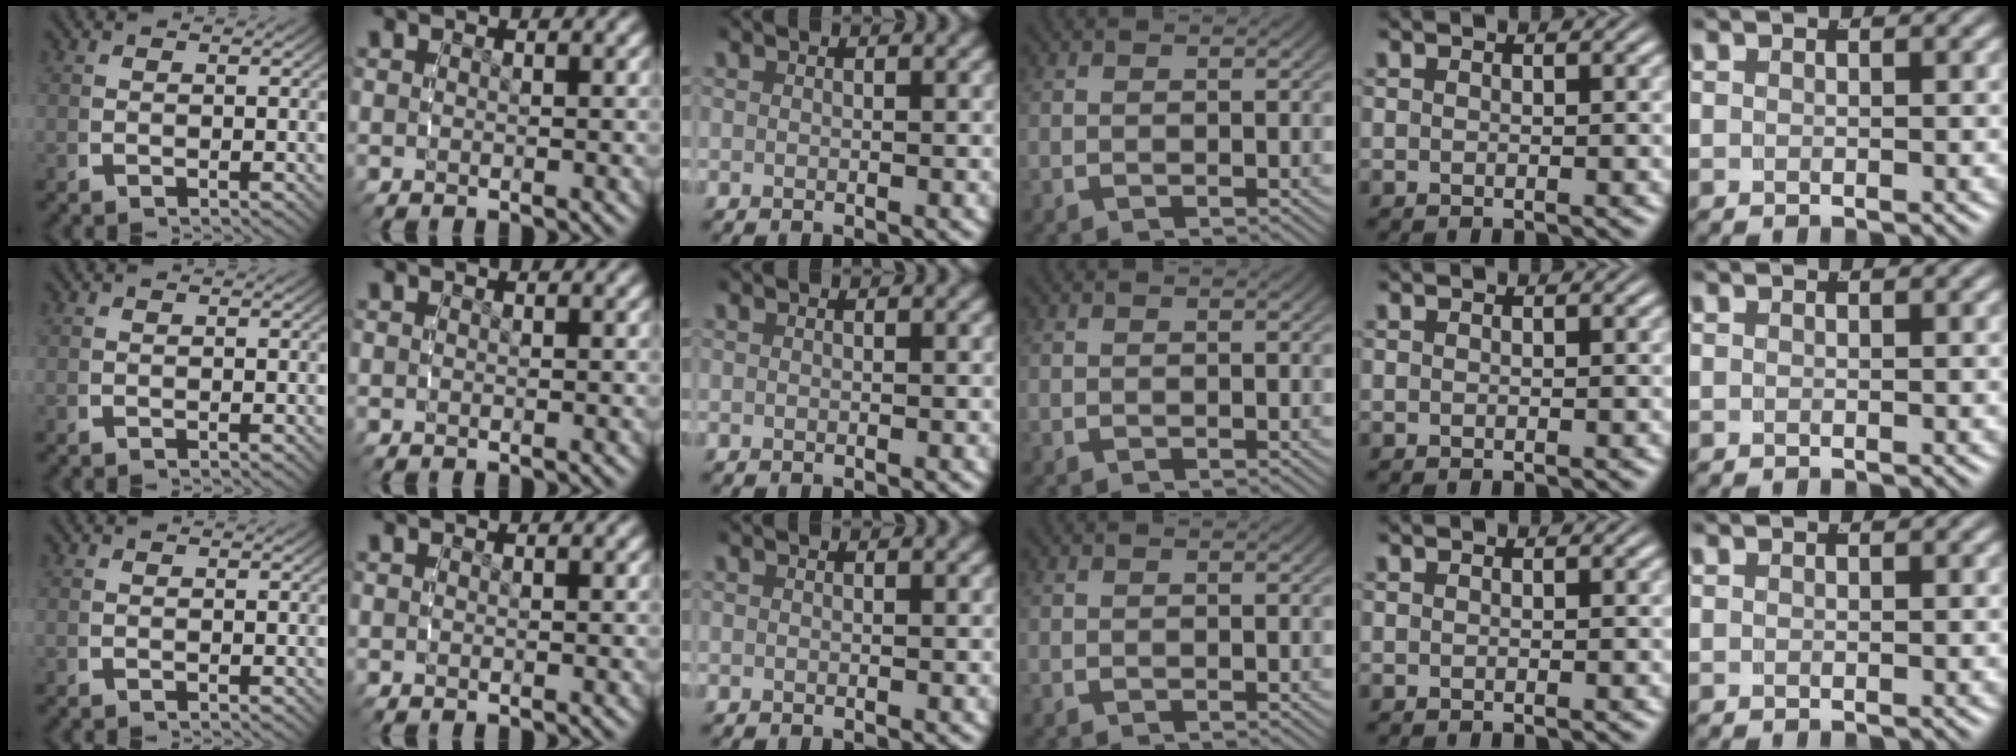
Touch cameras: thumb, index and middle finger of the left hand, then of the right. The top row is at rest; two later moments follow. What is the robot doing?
{"motion": "reach", "object": "pencil case"}